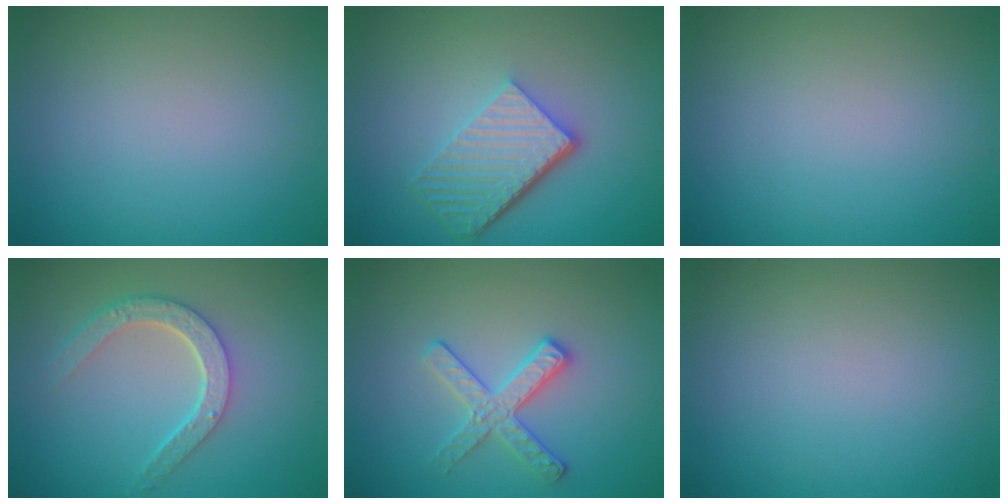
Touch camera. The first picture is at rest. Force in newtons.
{"total": 5.6, "press": 4.0, "slide": 4.0}
{"total": 0.0}
{"total": 4.1, "press": 3.3, "slide": 2.4}
{"total": 2.8, "press": 2.7, "slide": 0.5}
{"total": 0.0}